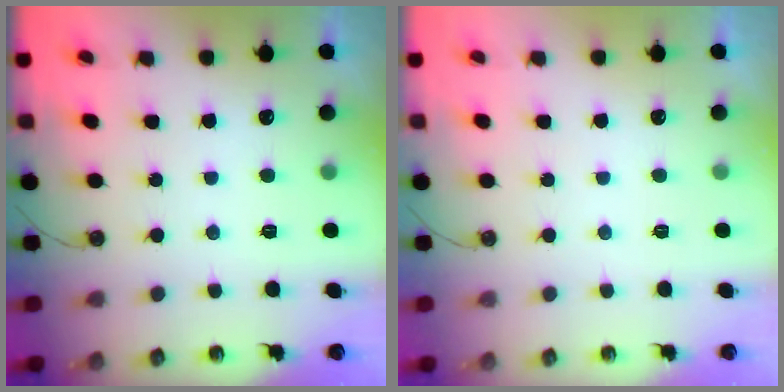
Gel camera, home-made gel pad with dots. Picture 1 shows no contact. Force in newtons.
{"total": 0.0}